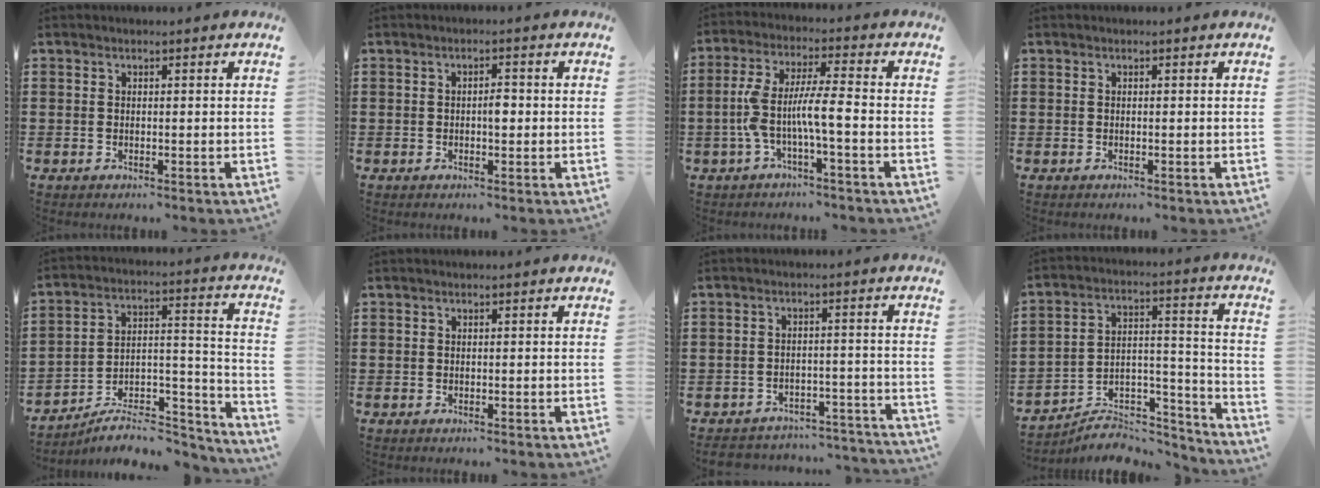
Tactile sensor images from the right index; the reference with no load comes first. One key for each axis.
{"total": 2.0, "fx": -0.2, "fy": 0.7, "fz": 1.8, "tx": -0.034, "ty": 0.002, "tz": -0.005}
{"total": 7.4, "fx": -2.3, "fy": 1.0, "fz": 6.9, "tx": -0.151, "ty": -0.007, "tz": -0.052}
{"total": 0.0}
{"total": 7.6, "fx": -6.4, "fy": 2.4, "fz": 3.3, "tx": -0.042, "ty": 0.015, "tz": -0.119}
{"total": 0.0}
{"total": 3.5, "fx": -3.5, "fy": 0.5, "fz": 0.4, "tx": -0.012, "ty": 0.004, "tz": -0.073}
{"total": 6.6, "fx": -6.0, "fy": 2.2, "fz": 1.7, "tx": -0.022, "ty": 0.013, "tz": -0.115}